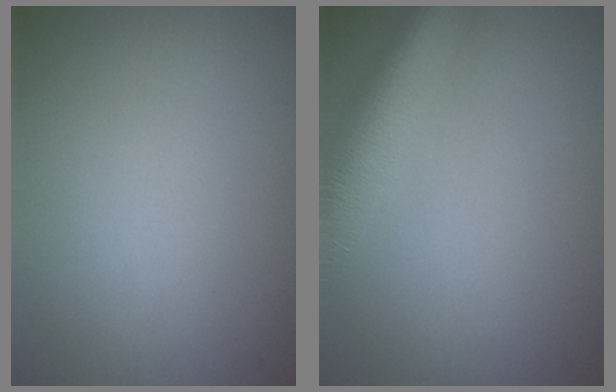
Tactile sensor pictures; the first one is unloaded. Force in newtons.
{"total": 8.9, "press": 8.8, "slide": 0.7}